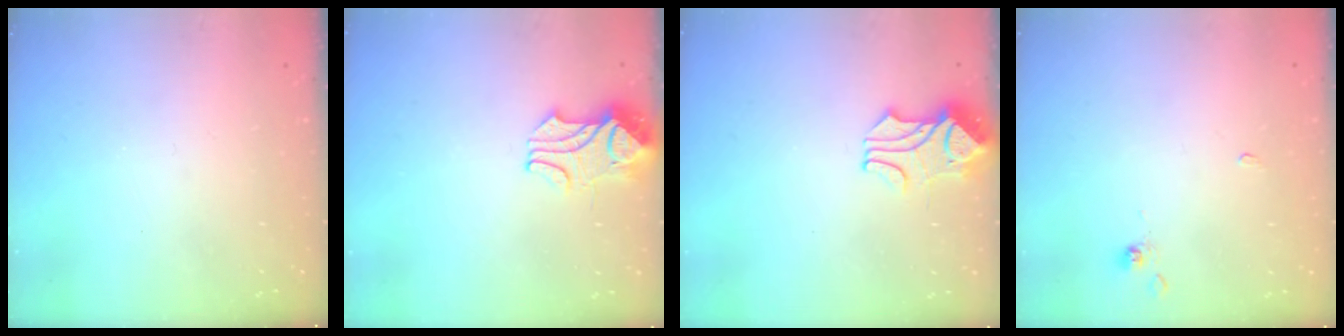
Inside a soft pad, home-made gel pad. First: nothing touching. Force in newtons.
{"total": 2.3, "press": 2.2, "slide": 0.8}
{"total": 1.6, "press": 1.3, "slide": 1.0}
{"total": 0.0}